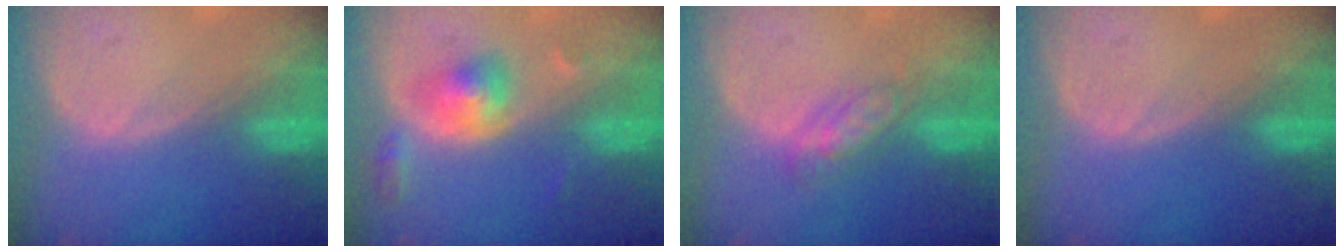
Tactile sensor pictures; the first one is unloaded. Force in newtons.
{"total": 5.2, "press": 4.9, "slide": 1.8}
{"total": 4.8, "press": 4.2, "slide": 2.2}
{"total": 0.0}